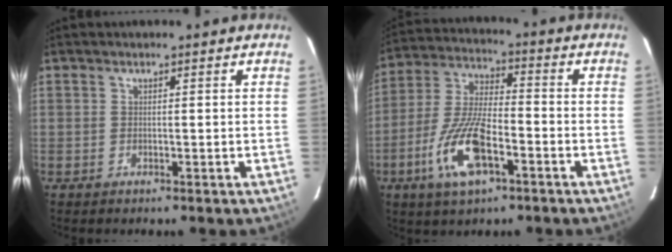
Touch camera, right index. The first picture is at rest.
{"total": 13.9, "force": [-6.2, 4.4, 11.7], "torque": [-0.254, -0.010, -0.121]}